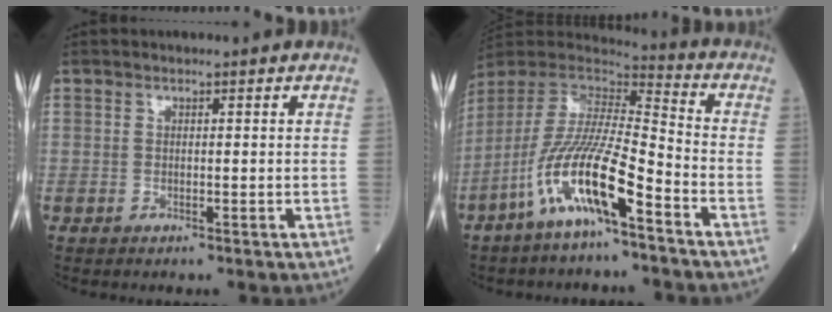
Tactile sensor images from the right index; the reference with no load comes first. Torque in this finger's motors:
{"motor_torque": [1.64, -0.50, 1.05, 0.21]}